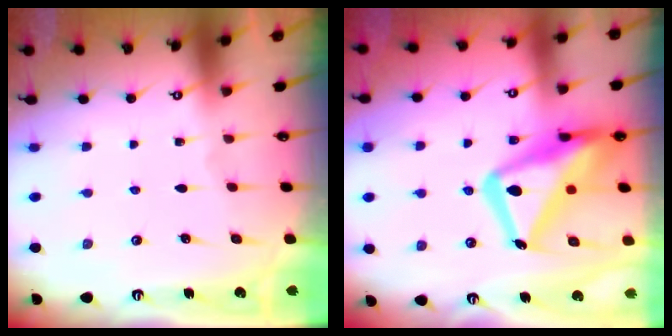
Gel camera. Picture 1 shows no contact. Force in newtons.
{"total": 20.9, "press": 20.8, "slide": 1.8}